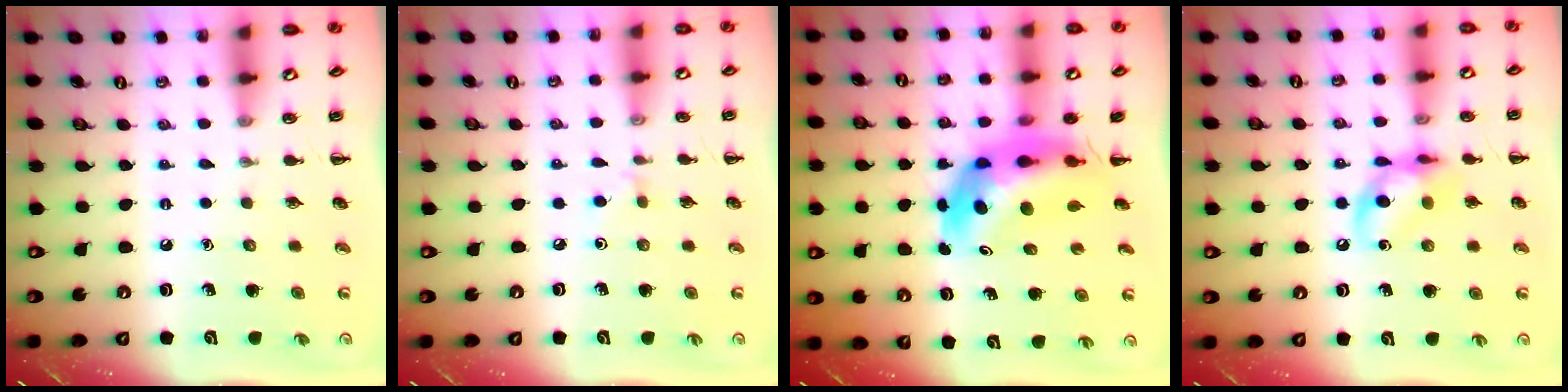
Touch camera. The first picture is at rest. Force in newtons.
{"total": 3.8, "press": 3.5, "slide": 1.4}
{"total": 9.7, "press": 9.2, "slide": 3.2}
{"total": 12.1, "press": 11.9, "slide": 2.2}